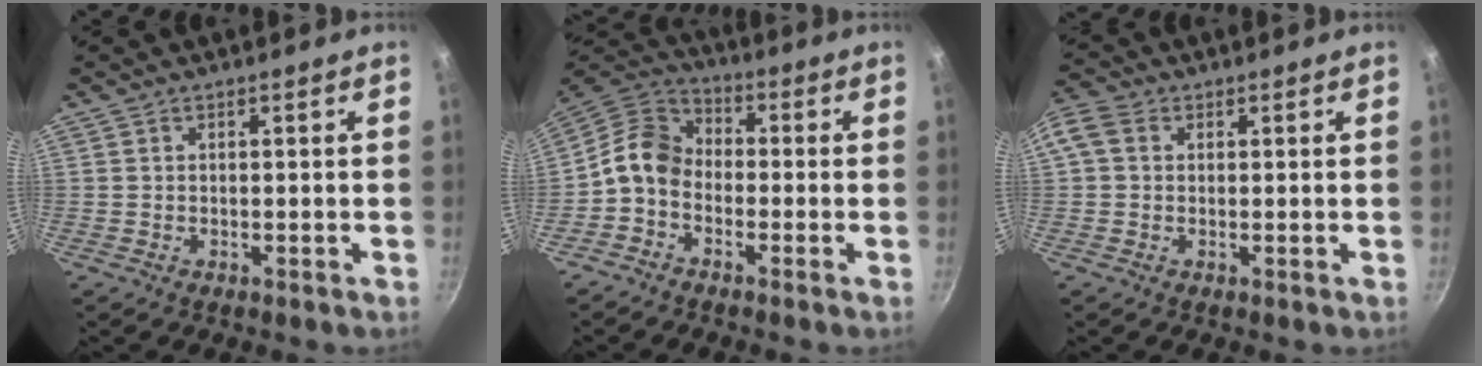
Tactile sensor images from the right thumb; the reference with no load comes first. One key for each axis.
{"total": 9.0, "fx": -2.3, "fy": 6.9, "fz": 5.3, "tx": -0.086, "ty": 0.046, "tz": -0.071}
{"total": 6.2, "fx": 1.3, "fy": 4.9, "fz": 3.5, "tx": -0.077, "ty": 0.017, "tz": 0.012}